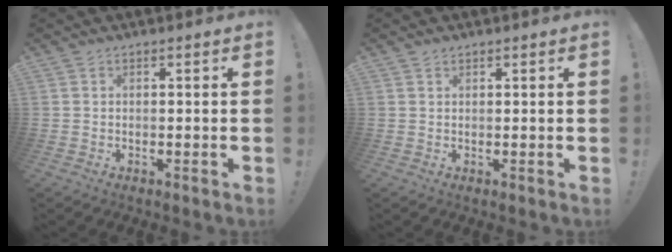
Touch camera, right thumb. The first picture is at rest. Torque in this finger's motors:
{"motor_torque": [-0.13, -0.02, 0.24, -0.08, 0.00]}